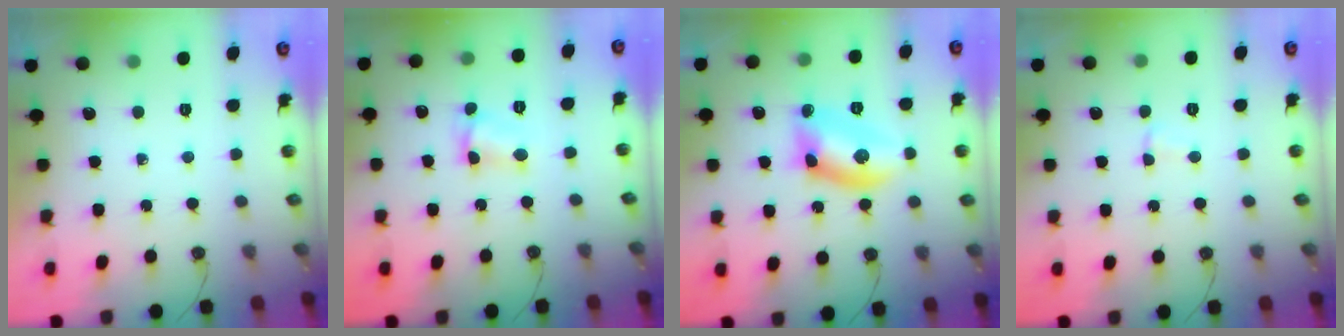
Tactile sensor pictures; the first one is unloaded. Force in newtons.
{"total": 3.1, "press": 3.1, "slide": 0.2}
{"total": 12.1, "press": 11.6, "slide": 3.4}
{"total": 2.3, "press": 2.3, "slide": 0.5}